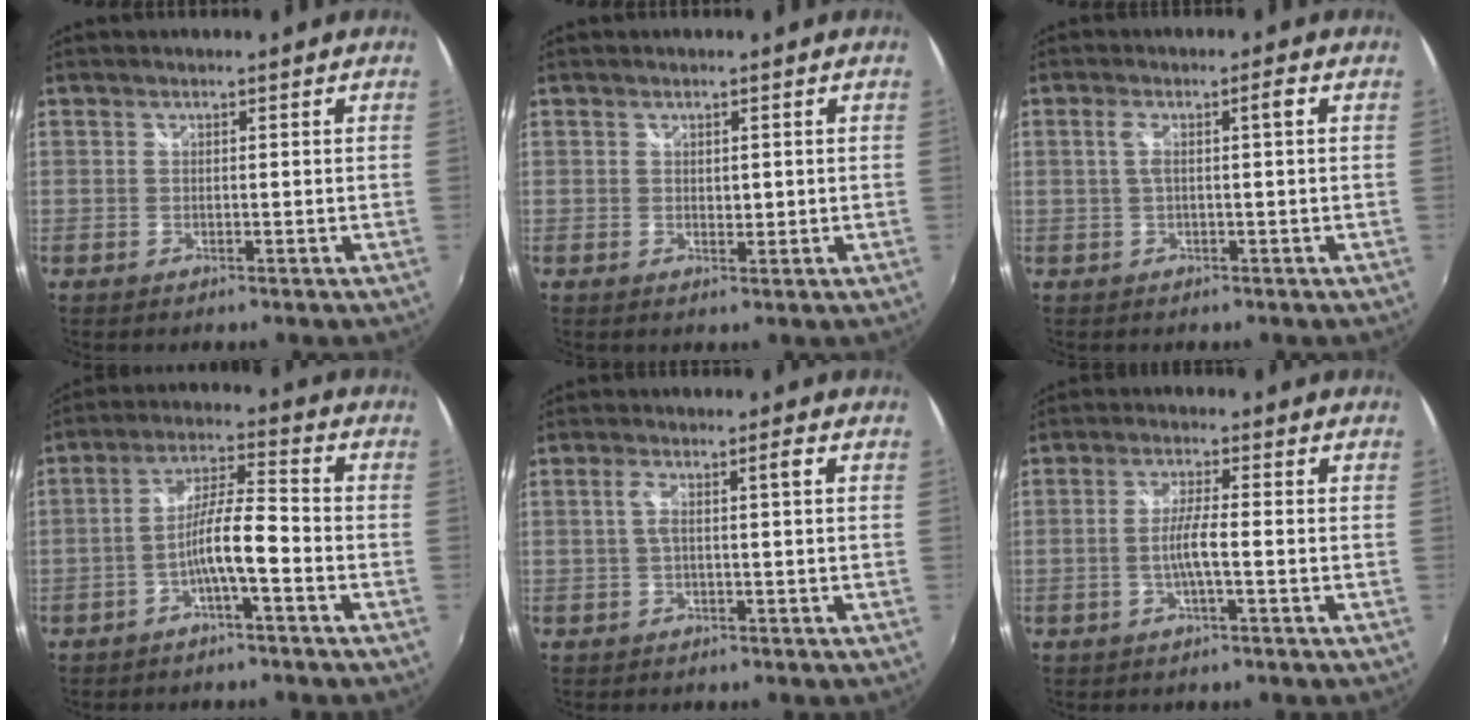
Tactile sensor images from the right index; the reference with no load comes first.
{"total": 1.0, "force": [0.2, 0.7, 0.6], "torque": [-0.008, 0.000, 0.003]}
{"total": 3.0, "force": [0.0, -0.1, 3.0], "torque": [-0.054, 0.006, 0.004]}
{"total": 6.9, "force": [-3.3, 0.7, 6.0], "torque": [-0.123, 0.014, -0.058]}
{"total": 2.9, "force": [-0.3, -0.1, 2.9], "torque": [-0.054, 0.005, -0.001]}
{"total": 4.0, "force": [-1.4, -0.1, 3.8], "torque": [-0.076, 0.003, -0.026]}